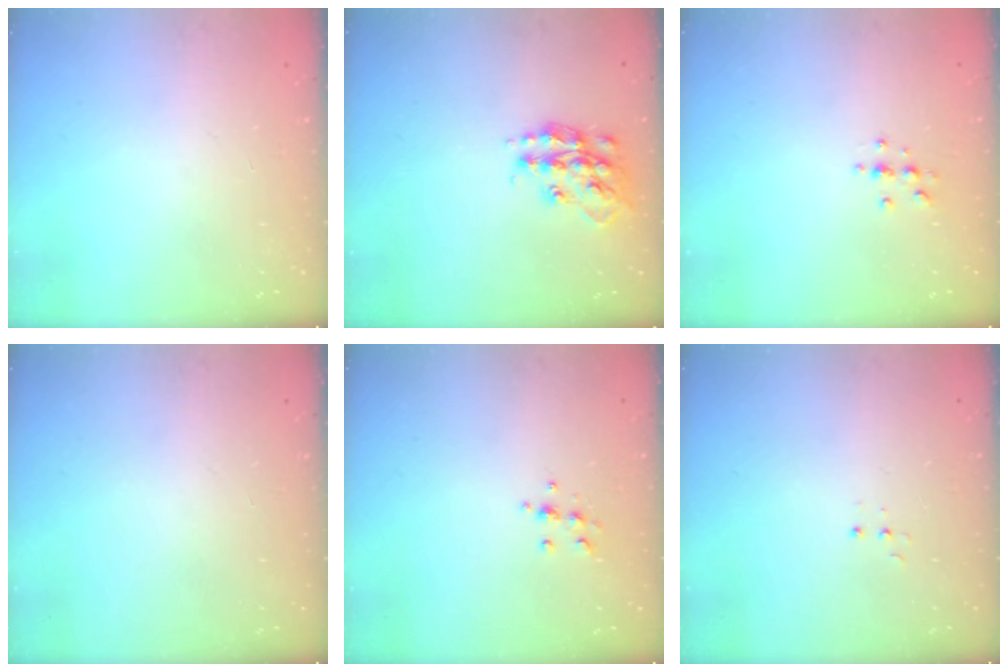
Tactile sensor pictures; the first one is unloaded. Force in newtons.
{"total": 15.2, "press": 15.2, "slide": 0.9}
{"total": 4.9, "press": 4.9, "slide": 0.6}
{"total": 0.0}
{"total": 7.2, "press": 7.1, "slide": 0.7}
{"total": 3.0, "press": 2.9, "slide": 0.7}